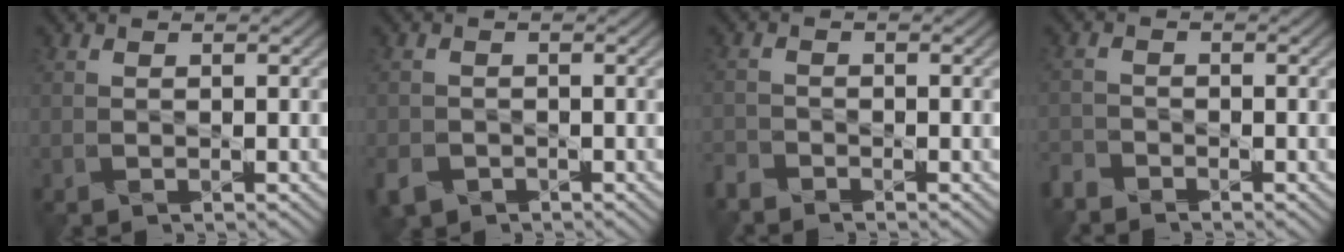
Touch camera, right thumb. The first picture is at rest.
{"total": 3.0, "force": [-1.8, 2.2, 1.1], "torque": [-0.033, -0.012, -0.039]}
{"total": 2.1, "force": [-2.0, 0.5, 0.3], "torque": [-0.009, -0.007, -0.051]}
{"total": 2.4, "force": [-2.3, 0.5, 0.3], "torque": [-0.009, -0.008, -0.057]}